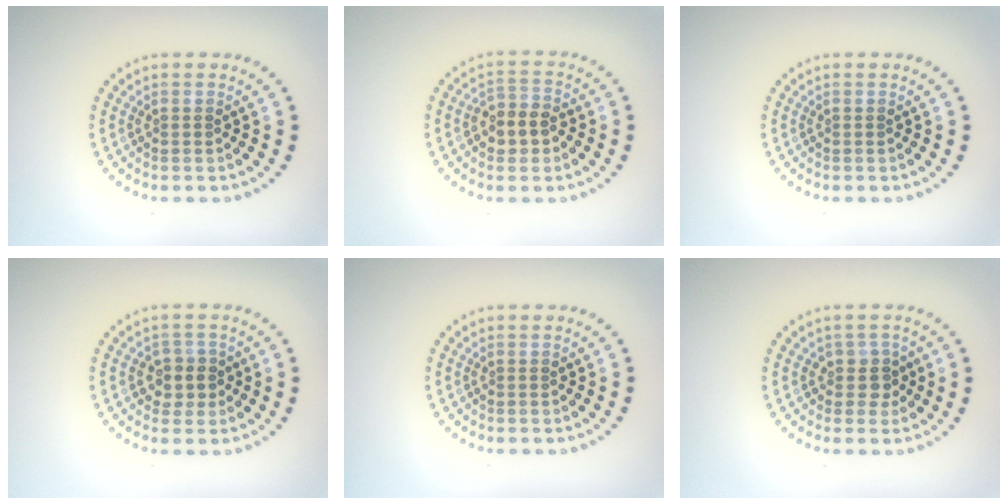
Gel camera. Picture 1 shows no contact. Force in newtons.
{"total": 3.2, "press": 3.0, "slide": 1.1}
{"total": 0.0}
{"total": 2.4, "press": 2.2, "slide": 0.9}
{"total": 0.0}
{"total": 1.8, "press": 1.5, "slide": 0.9}